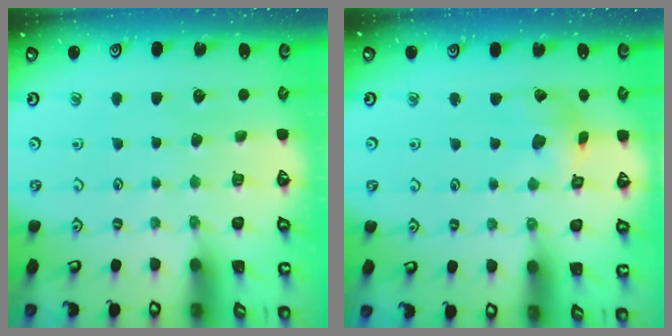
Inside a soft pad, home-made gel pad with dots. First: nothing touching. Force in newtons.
{"total": 4.1, "press": 4.1, "slide": 0.5}